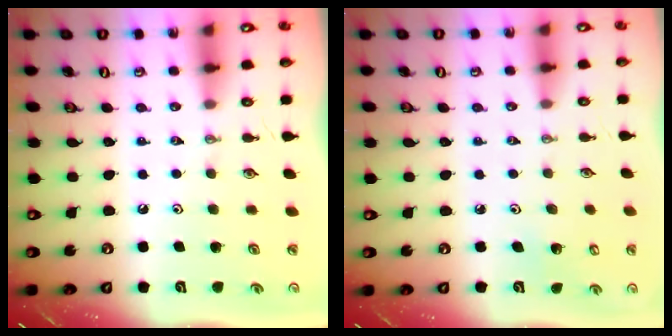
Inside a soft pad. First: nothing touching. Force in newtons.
{"total": 2.5, "press": 2.5, "slide": 0.2}